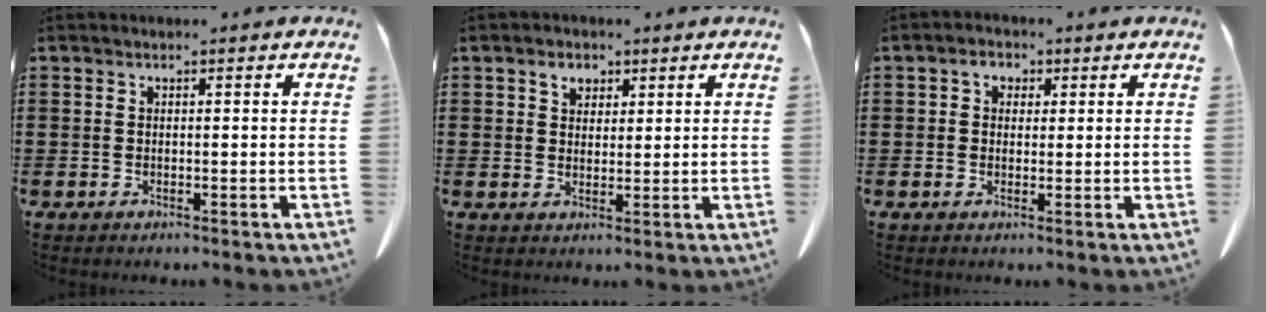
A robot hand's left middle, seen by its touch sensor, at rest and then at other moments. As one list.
[{"total": 2.7, "force": [1.6, 1.8, 1.3], "torque": [-0.023, 0.005, 0.026]}, {"total": 2.2, "force": [0.7, 1.8, 1.1], "torque": [-0.028, 0.012, 0.010]}]